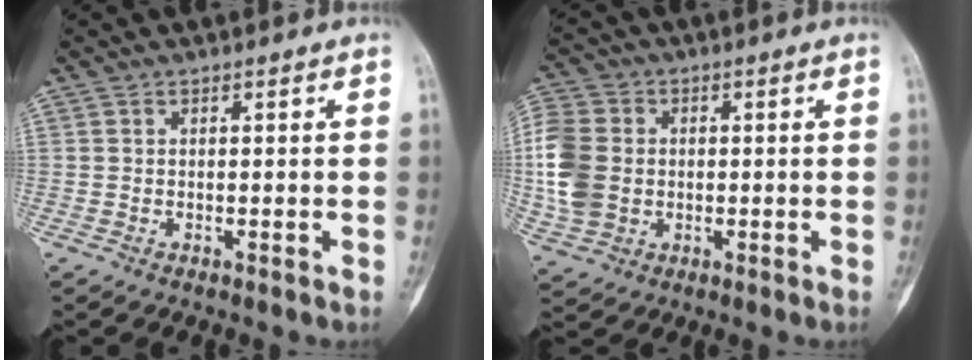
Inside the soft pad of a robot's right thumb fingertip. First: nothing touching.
{"total": 12.3, "force": [-0.4, 9.9, 7.4], "torque": [-0.161, 0.006, -0.007]}